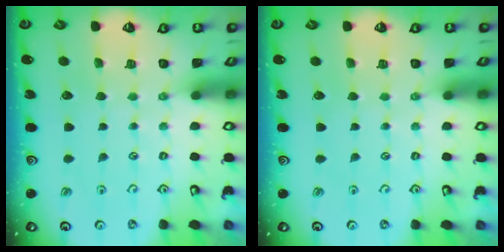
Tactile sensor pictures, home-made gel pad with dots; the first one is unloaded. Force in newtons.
{"total": 0.0}